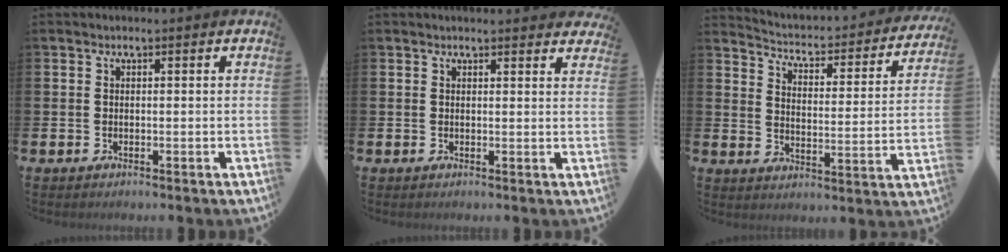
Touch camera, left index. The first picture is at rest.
{"total": 1.6, "force": [1.6, 0.1, 0.0], "torque": [0.009, -0.010, 0.027]}
{"total": 3.4, "force": [3.0, 1.2, 1.1], "torque": [-0.045, -0.034, 0.040]}